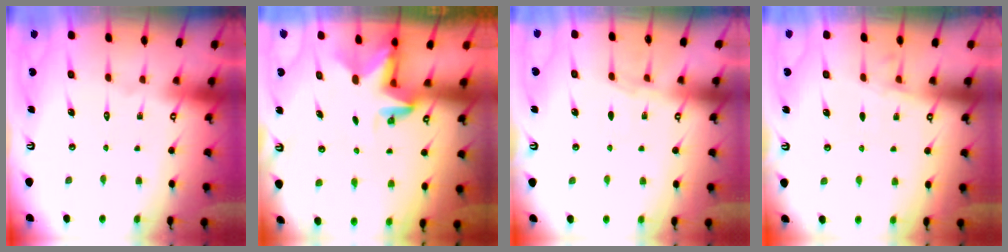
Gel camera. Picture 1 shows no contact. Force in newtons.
{"total": 3.2, "press": 3.2, "slide": 0.2}
{"total": 3.7, "press": 3.7, "slide": 0.5}
{"total": 2.6, "press": 2.5, "slide": 0.4}